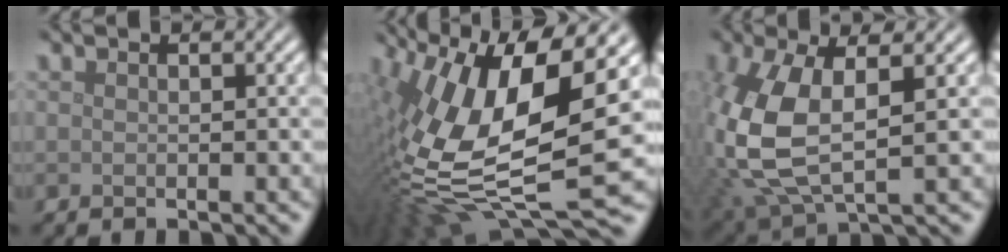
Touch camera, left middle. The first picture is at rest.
{"total": 16.5, "force": [0.8, 7.0, 14.9], "torque": [-0.312, -0.012, 0.018]}
{"total": 9.7, "force": [0.0, 4.9, 8.4], "torque": [-0.214, -0.014, 0.008]}